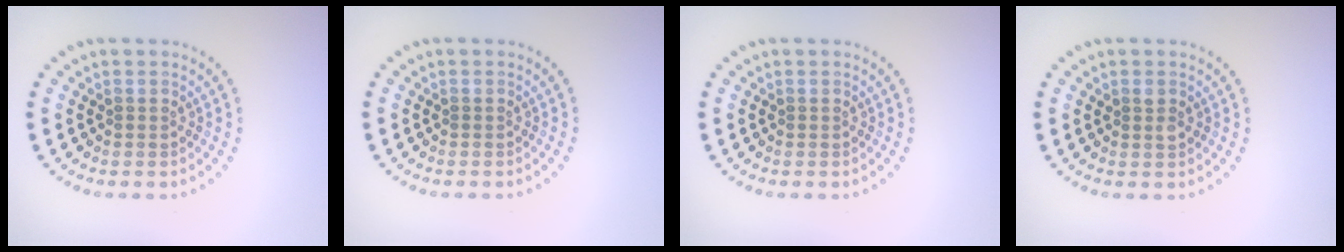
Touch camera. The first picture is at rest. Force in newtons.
{"total": 0.0}
{"total": 0.0}
{"total": 1.0, "press": 0.9, "slide": 0.3}